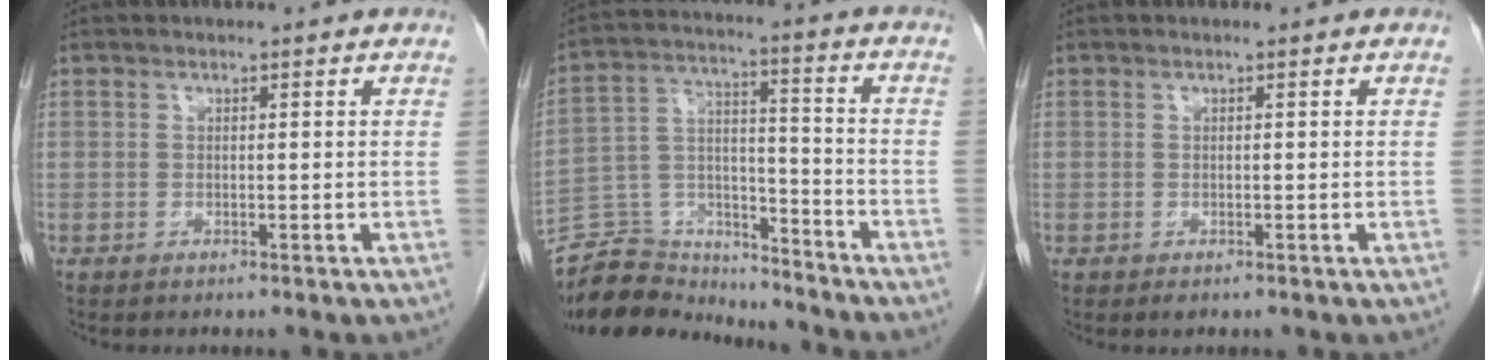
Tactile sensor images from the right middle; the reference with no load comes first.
{"total": 13.5, "force": [-12.9, 4.0, 0.4], "torque": [-0.009, 0.053, -0.221]}
{"total": 0.5, "force": [-0.3, 0.3, 0.4], "torque": [-0.004, -0.001, -0.002]}